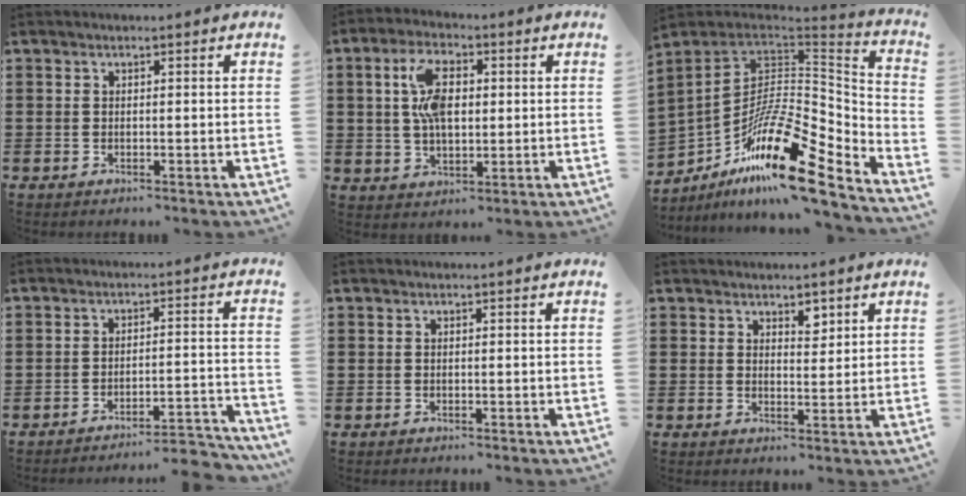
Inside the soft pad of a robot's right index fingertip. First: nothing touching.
{"total": 8.3, "force": [1.5, 4.2, 7.0], "torque": [-0.156, 0.012, 0.020]}
{"total": 19.3, "force": [-11.0, 6.3, 14.6], "torque": [-0.261, 0.014, -0.201]}
{"total": 4.1, "force": [-3.8, -0.1, 1.3], "torque": [-0.027, -0.010, -0.080]}
{"total": 0.0}
{"total": 2.9, "force": [2.3, 1.3, 1.2], "torque": [-0.012, -0.001, 0.039]}